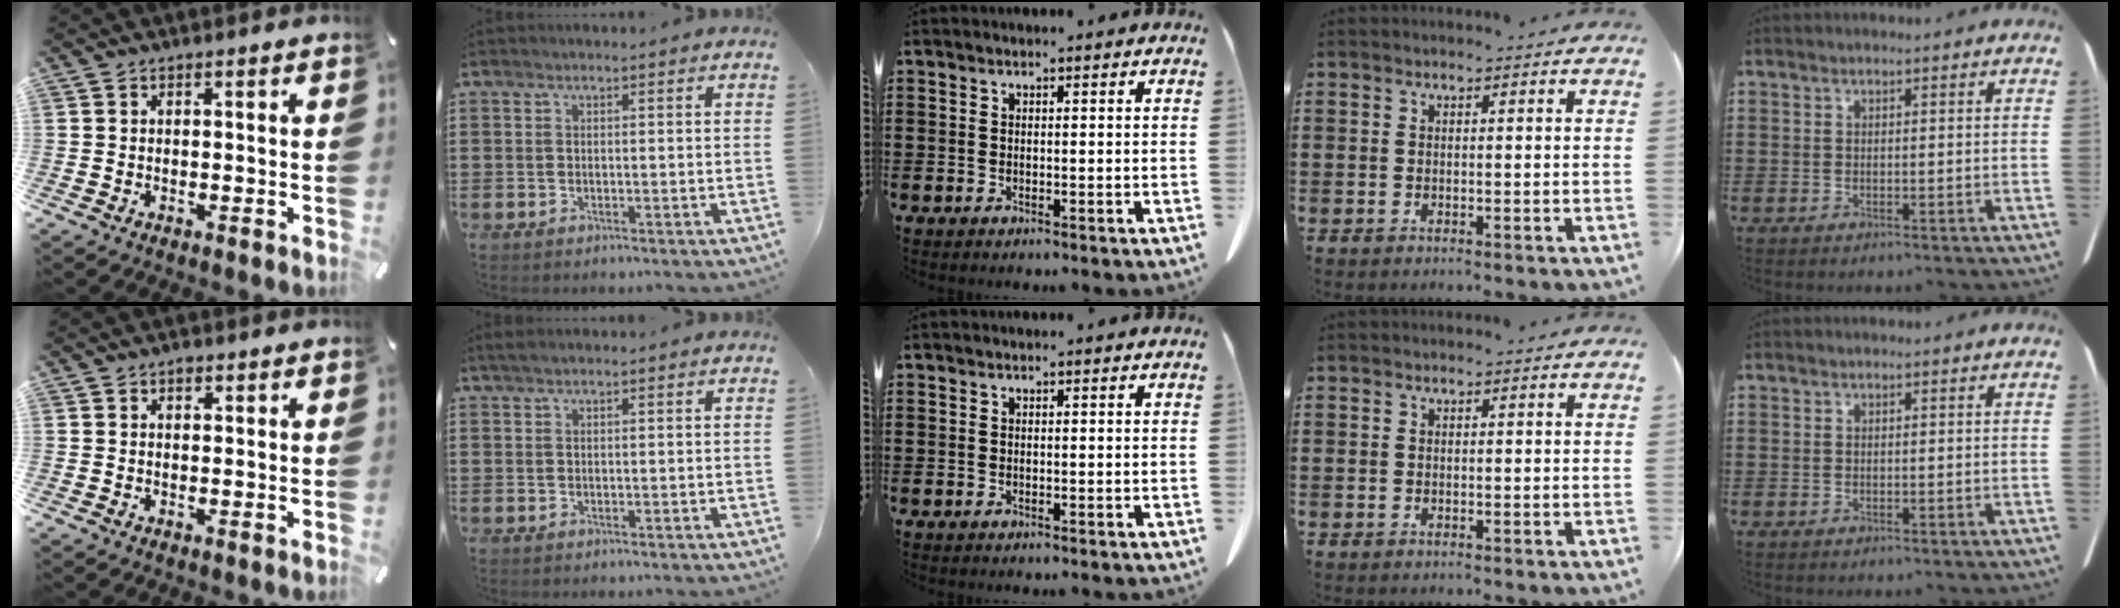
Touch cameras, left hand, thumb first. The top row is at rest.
{"thumb": {"total": 1.1, "force": [0.6, 0.8, 0.6], "torque": [-0.003, 0.000, 0.009]}, "index": {"total": 0.9, "force": [0.6, 0.0, 0.6], "torque": [-0.012, 0.001, 0.012]}}